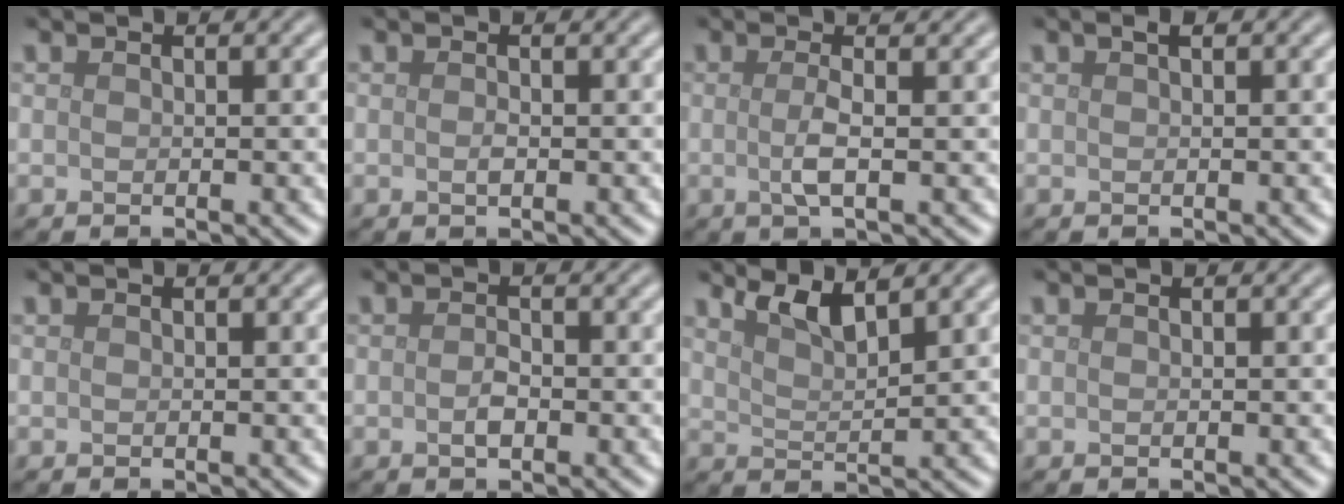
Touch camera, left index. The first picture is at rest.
{"total": 0.7, "force": [-0.1, 0.3, 0.7], "torque": [-0.015, -0.002, -0.001]}
{"total": 2.4, "force": [0.0, 0.6, 2.4], "torque": [-0.044, 0.001, -0.004]}
{"total": 0.7, "force": [0.4, 0.2, 0.5], "torque": [-0.008, 0.003, 0.006]}
{"total": 0.0}
{"total": 1.4, "force": [-0.4, 0.7, 1.1], "torque": [-0.023, 0.001, -0.009]}
{"total": 3.0, "force": [2.4, 0.6, 1.8], "torque": [-0.031, 0.000, 0.046]}
{"total": 0.0}